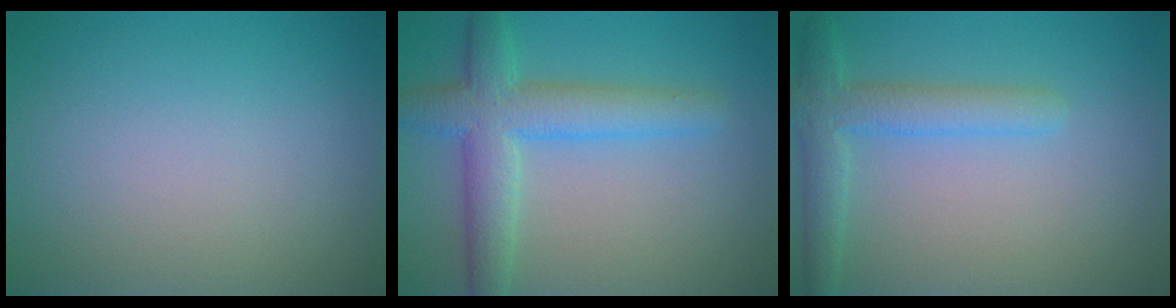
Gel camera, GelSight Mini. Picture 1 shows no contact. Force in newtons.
{"total": 5.6, "press": 5.6, "slide": 0.2}
{"total": 3.6, "press": 3.6, "slide": 0.4}